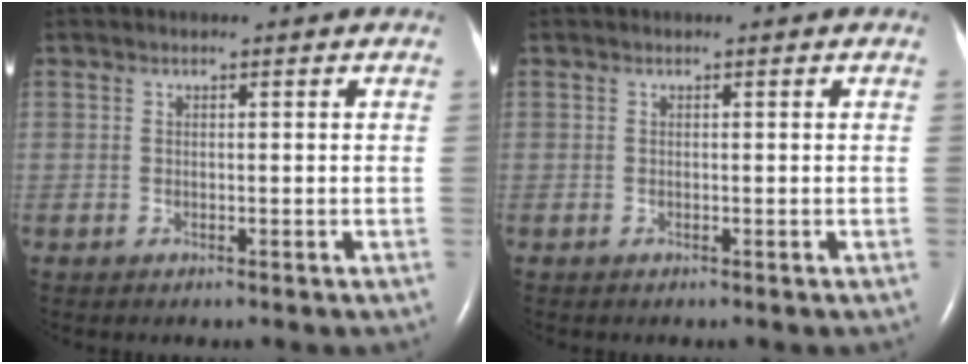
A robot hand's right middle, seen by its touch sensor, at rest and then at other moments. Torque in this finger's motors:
{"motor_torque": [0.05, 0.00, 0.04, 0.00]}